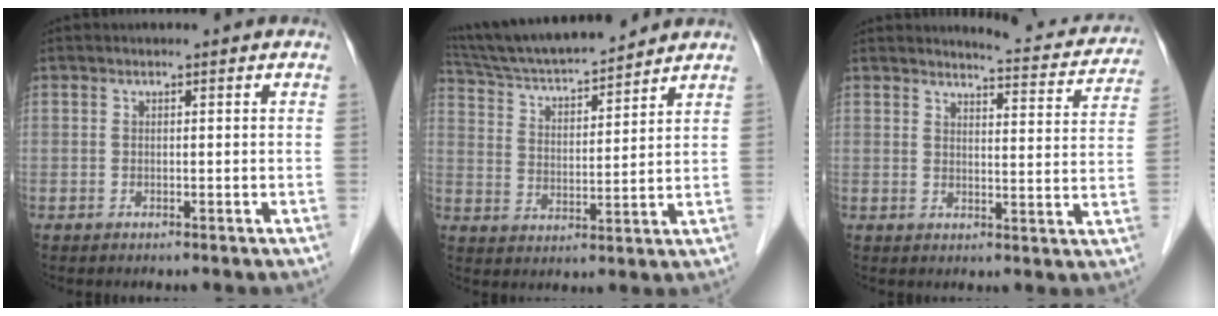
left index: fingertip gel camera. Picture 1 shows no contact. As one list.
[{"total": 15.7, "force": [14.3, 1.6, 6.3], "torque": [-0.114, 0.011, 0.244]}, {"total": 9.3, "force": [9.1, 1.1, 1.5], "torque": [-0.010, -0.030, 0.090]}]